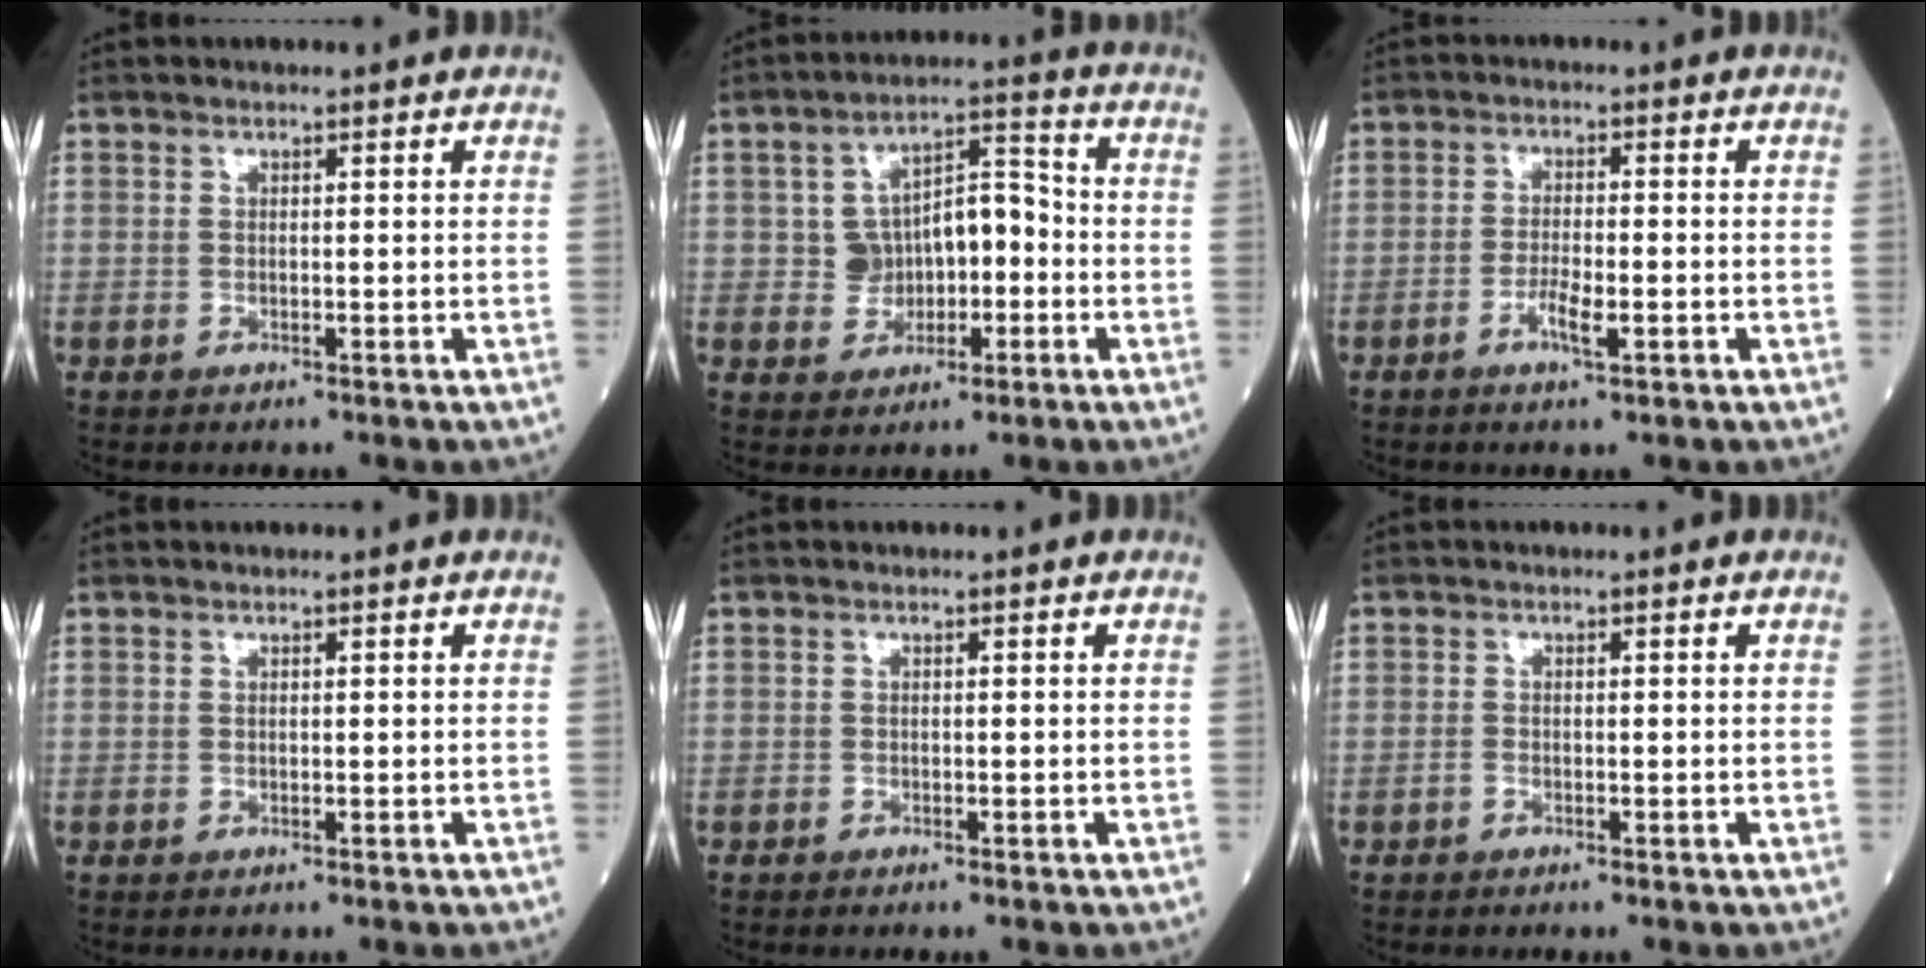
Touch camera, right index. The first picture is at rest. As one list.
[{"total": 7.9, "force": [-1.2, 5.5, 5.5], "torque": [-0.085, 0.033, -0.017]}, {"total": 3.8, "force": [-1.6, 0.7, 3.3], "torque": [-0.063, 0.001, -0.029]}, {"total": 0.0}, {"total": 0.6, "force": [-0.6, 0.1, 0.2], "torque": [-0.006, 0.000, -0.011]}, {"total": 0.6, "force": [-0.5, 0.2, 0.2], "torque": [-0.005, 0.001, -0.010]}]